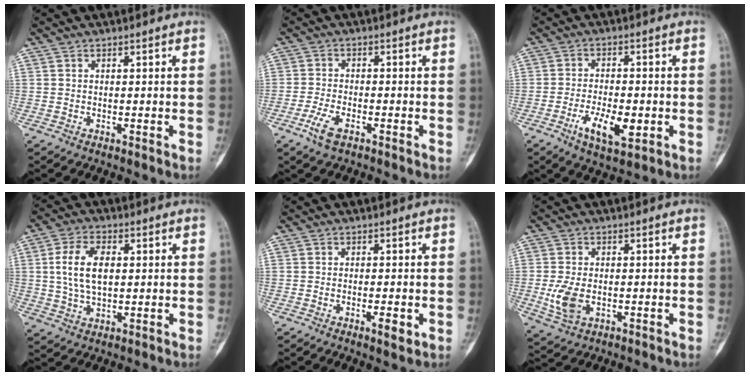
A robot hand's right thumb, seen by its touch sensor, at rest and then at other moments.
{"total": 4.4, "force": [-2.5, 1.8, 3.1], "torque": [-0.070, 0.007, -0.048]}
{"total": 8.3, "force": [-2.7, 3.5, 7.0], "torque": [-0.118, 0.003, -0.044]}
{"total": 9.5, "force": [1.4, 5.4, 7.7], "torque": [-0.143, 0.002, 0.029]}
{"total": 2.9, "force": [-1.0, 0.9, 2.5], "torque": [-0.037, -0.002, -0.012]}
{"total": 6.5, "force": [-1.1, 4.1, 5.0], "torque": [-0.106, -0.004, -0.015]}